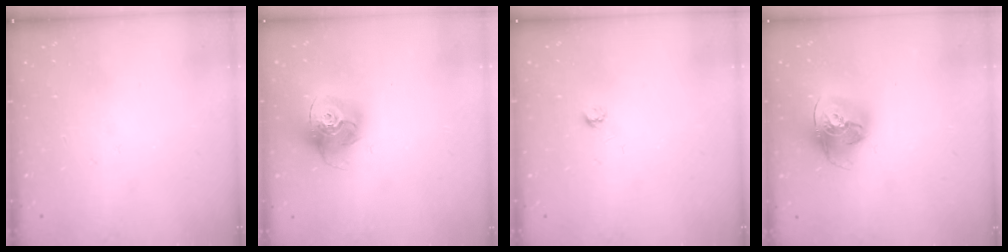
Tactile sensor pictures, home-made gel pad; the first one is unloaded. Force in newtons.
{"total": 15.7, "press": 15.7, "slide": 1.4}
{"total": 2.7, "press": 2.7, "slide": 0.4}
{"total": 15.3, "press": 15.3, "slide": 1.5}